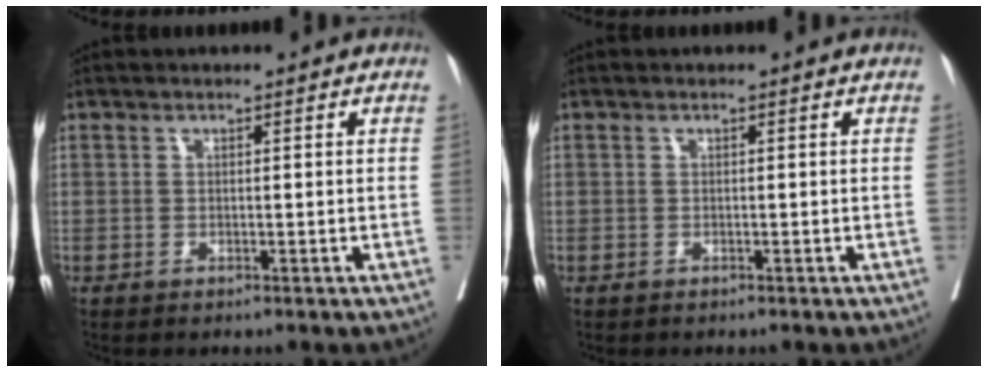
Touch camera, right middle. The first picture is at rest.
{"total": 0.0}